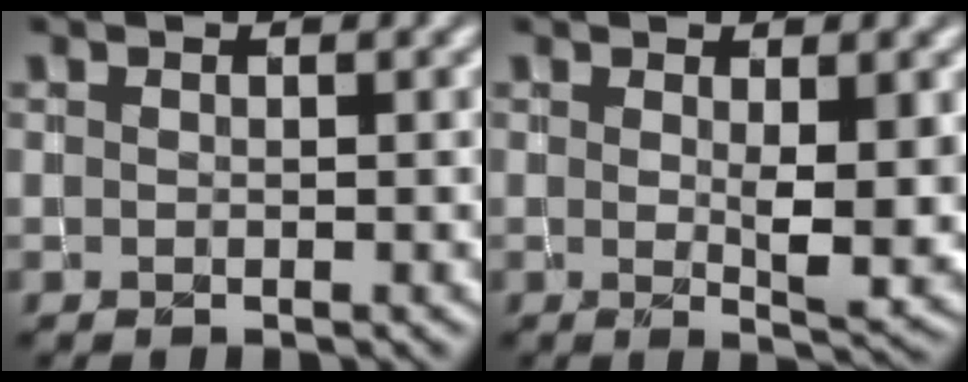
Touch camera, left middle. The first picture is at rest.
{"total": 4.7, "force": [0.6, 1.1, 4.6], "torque": [-0.072, -0.010, 0.015]}